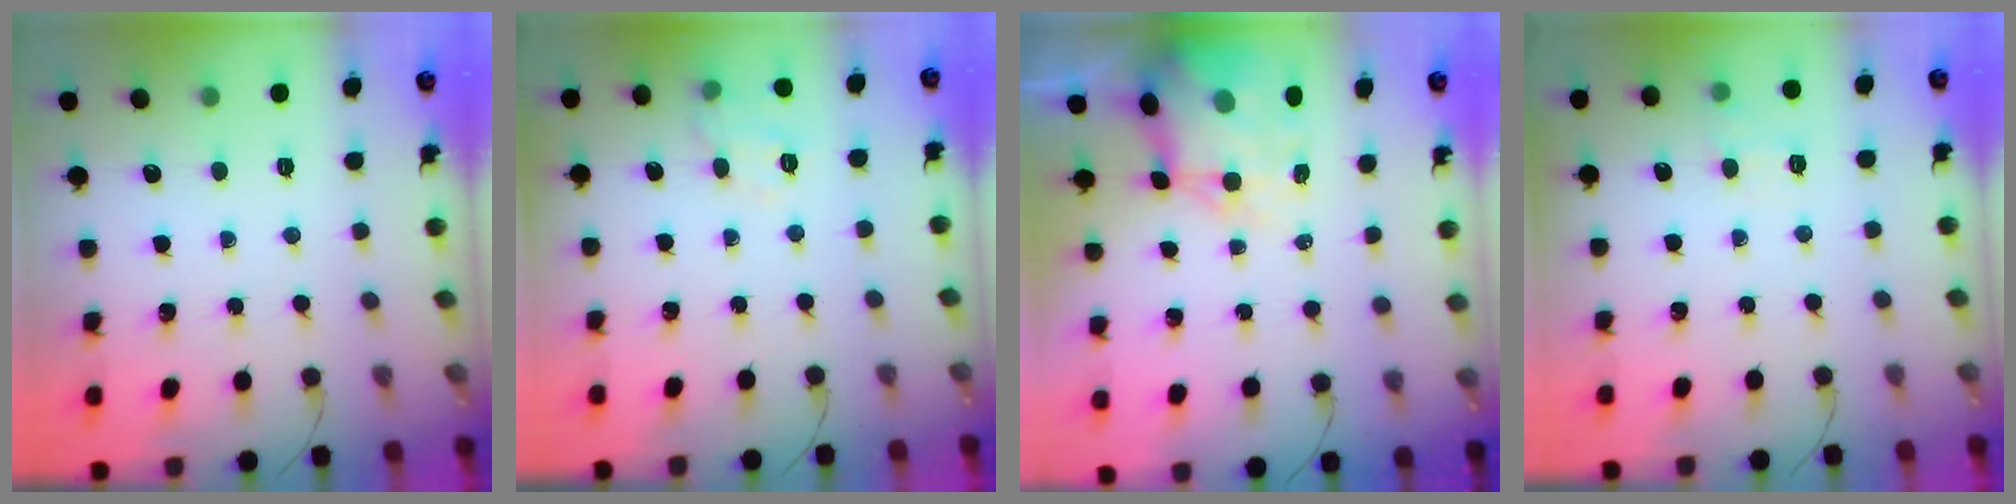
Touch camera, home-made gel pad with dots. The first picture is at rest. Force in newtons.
{"total": 9.0, "press": 9.0, "slide": 0.6}
{"total": 10.8, "press": 10.4, "slide": 2.9}
{"total": 6.5, "press": 6.2, "slide": 2.0}